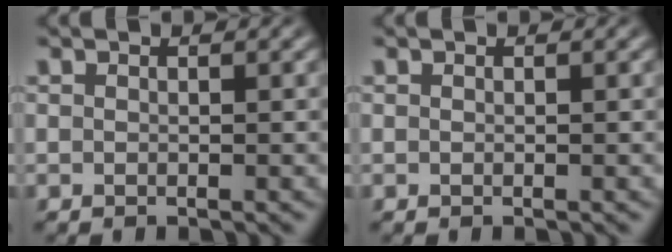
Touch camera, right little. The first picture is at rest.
{"total": 0.0}